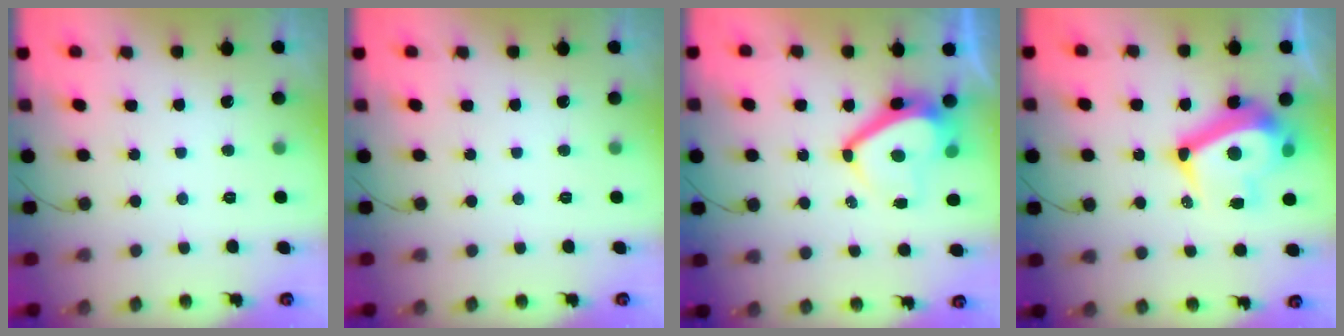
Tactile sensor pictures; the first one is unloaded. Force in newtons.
{"total": 0.0}
{"total": 9.9, "press": 9.8, "slide": 1.2}
{"total": 12.8, "press": 12.5, "slide": 2.9}